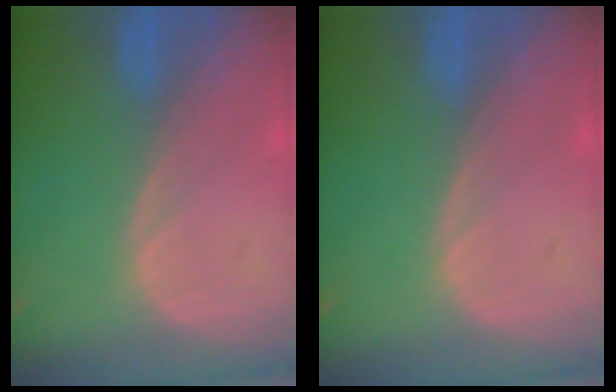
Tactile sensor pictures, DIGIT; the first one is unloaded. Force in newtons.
{"total": 0.0}